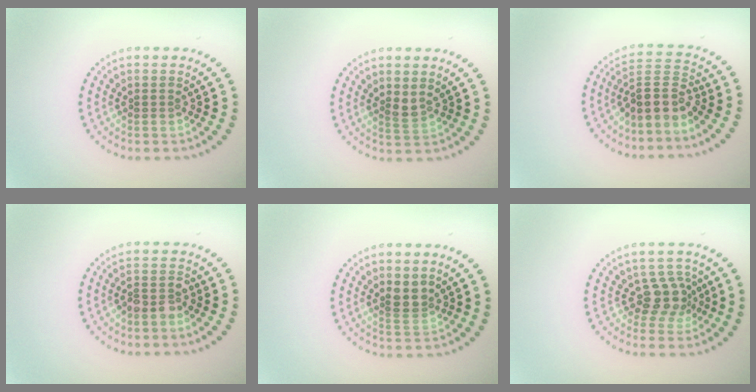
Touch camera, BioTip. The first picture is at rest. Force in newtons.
{"total": 1.3, "press": 1.0, "slide": 0.8}
{"total": 3.7, "press": 3.1, "slide": 2.0}
{"total": 1.8, "press": 1.6, "slide": 0.9}
{"total": 2.1, "press": 1.6, "slide": 1.3}
{"total": 2.7, "press": 2.0, "slide": 1.8}